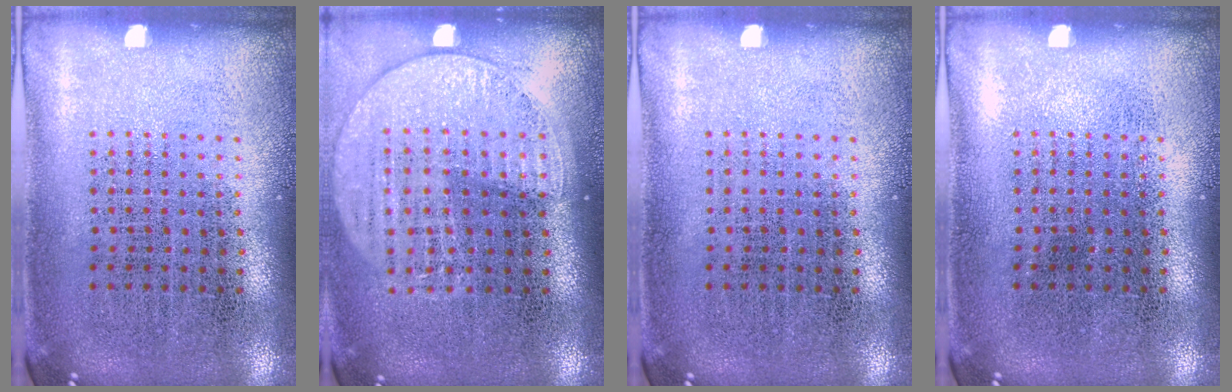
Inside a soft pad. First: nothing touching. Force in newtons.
{"total": 1.4, "press": 1.3, "slide": 0.5}
{"total": 0.0}
{"total": 0.0}